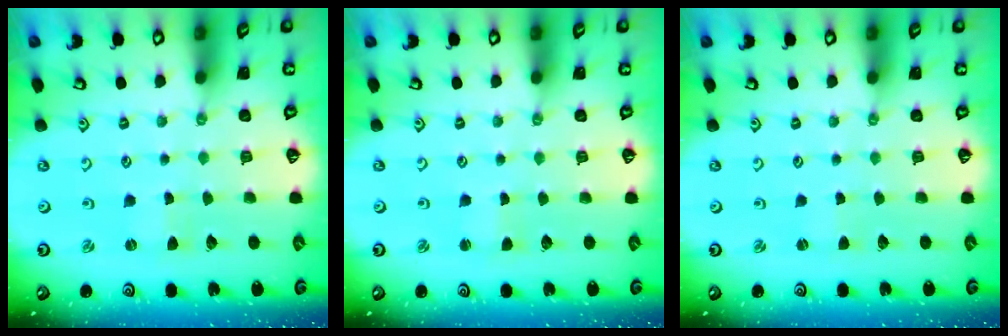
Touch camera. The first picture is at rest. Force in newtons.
{"total": 1.7, "press": 1.7, "slide": 0.1}
{"total": 0.0}